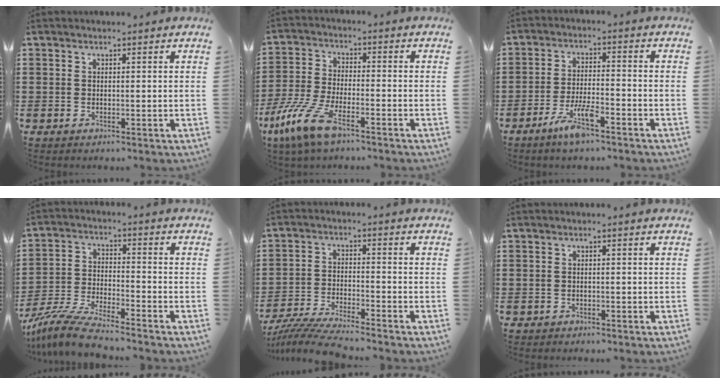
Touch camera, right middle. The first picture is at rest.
{"total": 9.7, "force": [-6.4, 2.7, 6.8], "torque": [-0.165, -0.006, -0.129]}
{"total": 6.3, "force": [-3.9, 1.4, 4.7], "torque": [-0.101, -0.003, -0.074]}
{"total": 8.4, "force": [-7.8, 0.3, 3.2], "torque": [-0.074, 0.001, -0.154]}
{"total": 6.6, "force": [-6.2, -0.1, 2.0], "torque": [-0.048, -0.009, -0.124]}
{"total": 0.8, "force": [-0.7, 0.4, 0.0], "torque": [-0.001, 0.002, -0.018]}